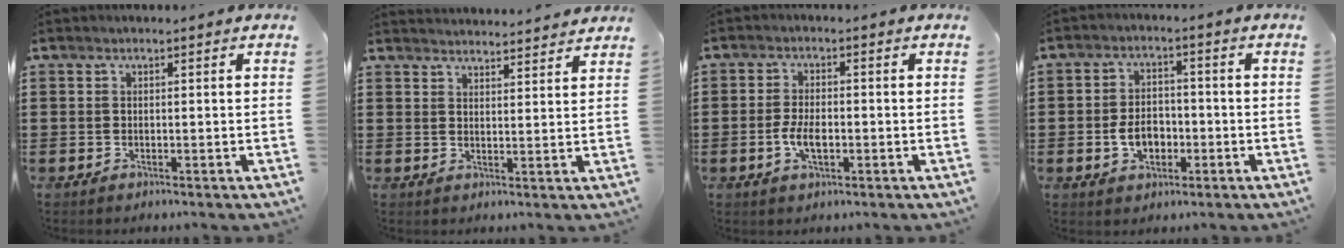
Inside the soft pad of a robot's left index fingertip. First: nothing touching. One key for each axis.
{"total": 3.0, "fx": 3.0, "fy": -0.2, "fz": -0.2, "tx": 0.002, "ty": -0.018, "tz": 0.054}
{"total": 4.3, "fx": -1.1, "fy": 1.9, "fz": 3.7, "tx": -0.086, "ty": -0.002, "tz": -0.025}
{"total": 5.2, "fx": -1.7, "fy": 3.4, "fz": 3.6, "tx": -0.065, "ty": 0.002, "tz": -0.035}